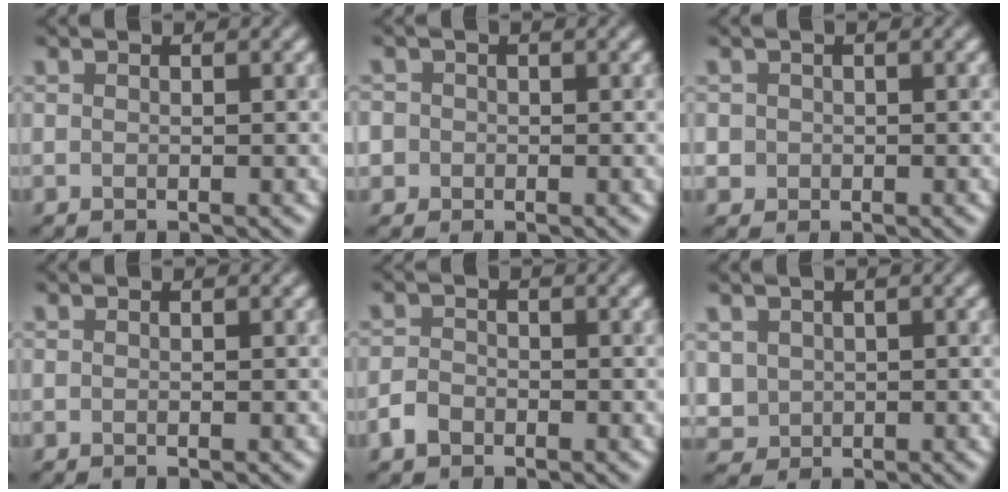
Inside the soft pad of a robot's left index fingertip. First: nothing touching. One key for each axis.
{"total": 2.3, "fx": -0.2, "fy": 2.3, "fz": 0.4, "tx": 0.013, "ty": 0.012, "tz": -0.028}
{"total": 2.2, "fx": -0.2, "fy": 2.1, "fz": 0.3, "tx": 0.006, "ty": 0.009, "tz": -0.017}
{"total": 0.0}
{"total": 1.7, "fx": -1.1, "fy": 1.2, "fz": 0.6, "tx": -0.005, "ty": 0.005, "tz": -0.027}
{"total": 1.8, "fx": 0.5, "fy": 1.7, "fz": 0.0, "tx": 0.010, "ty": -0.002, "tz": 0.015}